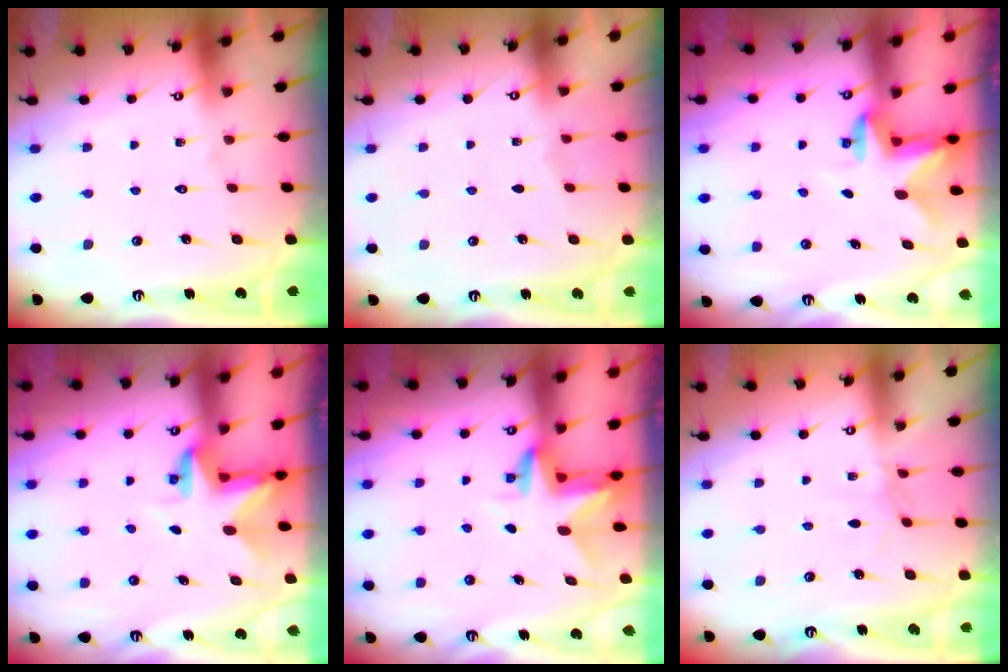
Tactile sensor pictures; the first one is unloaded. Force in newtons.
{"total": 1.6, "press": 1.5, "slide": 0.3}
{"total": 2.6, "press": 2.6, "slide": 0.5}
{"total": 3.0, "press": 3.0, "slide": 0.2}
{"total": 3.2, "press": 3.2, "slide": 0.2}
{"total": 1.5, "press": 1.5, "slide": 0.4}